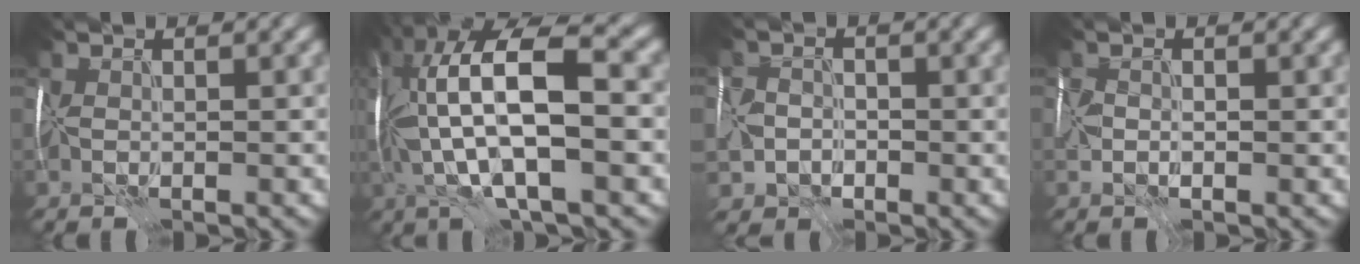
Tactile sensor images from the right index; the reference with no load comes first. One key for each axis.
{"total": 15.1, "fx": 0.6, "fy": 5.3, "fz": 14.2, "tx": -0.271, "ty": 0.026, "tz": 0.017}
{"total": 3.5, "fx": -2.1, "fy": 2.7, "fz": 1.0, "tx": -0.025, "ty": -0.008, "tz": -0.041}
{"total": 2.3, "fx": -0.7, "fy": 1.5, "fz": 1.5, "tx": -0.038, "ty": -0.010, "tz": -0.015}